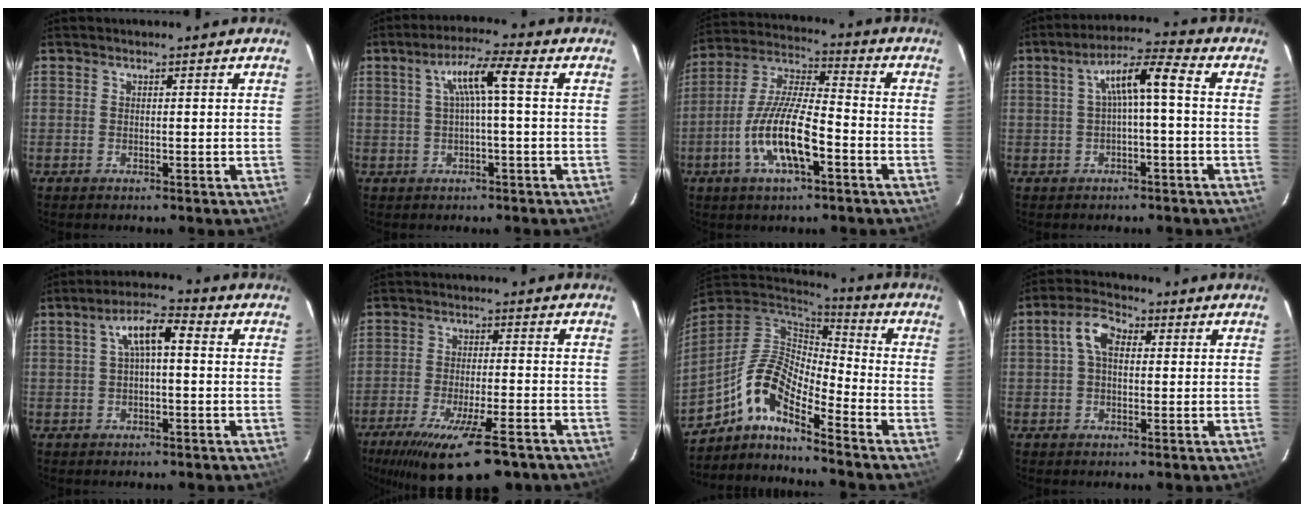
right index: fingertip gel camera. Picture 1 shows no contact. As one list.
[{"total": 6.2, "force": [0.7, 0.1, 6.2], "torque": [-0.115, 0.013, 0.017]}, {"total": 13.1, "force": [-5.3, 3.5, 11.4], "torque": [-0.237, -0.003, -0.104]}, {"total": 6.7, "force": [-0.2, 0.8, 6.7], "torque": [-0.130, 0.022, 0.003]}, {"total": 6.1, "force": [0.7, 1.9, 5.7], "torque": [-0.108, 0.020, 0.015]}, {"total": 17.1, "force": [-11.9, 4.2, 11.6], "torque": [-0.221, -0.049, -0.187]}, {"total": 11.1, "force": [-7.6, 2.8, 7.5], "torque": [-0.149, 0.010, -0.160]}, {"total": 5.9, "force": [1.0, 3.6, 4.5], "torque": [-0.089, 0.023, 0.017]}]